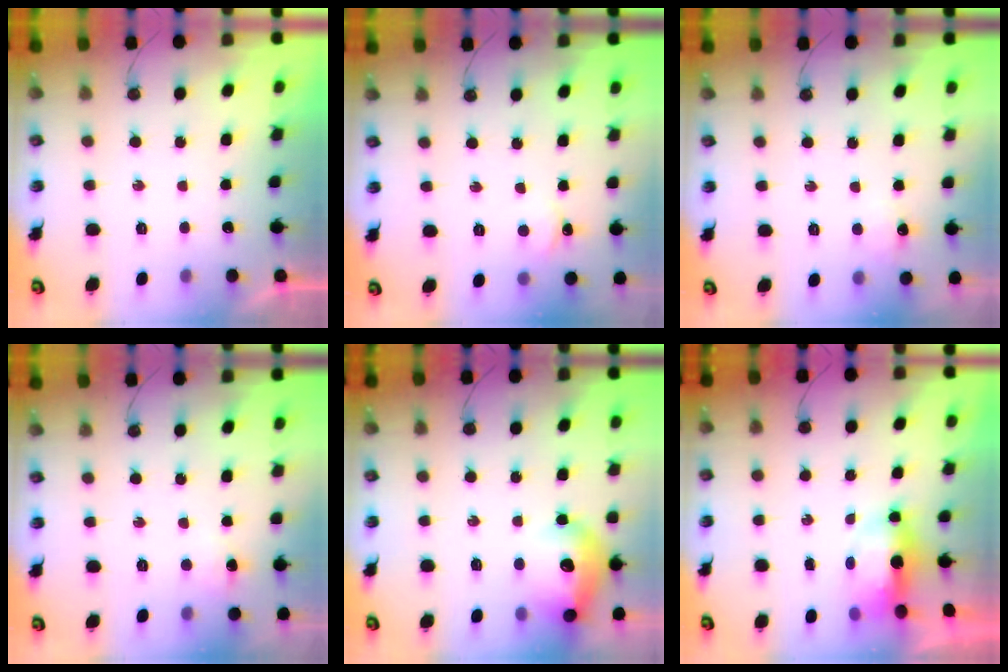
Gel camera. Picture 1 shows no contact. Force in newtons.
{"total": 2.4, "press": 2.4, "slide": 0.3}
{"total": 5.6, "press": 5.5, "slide": 0.7}
{"total": 4.3, "press": 4.3, "slide": 0.5}
{"total": 17.2, "press": 17.2, "slide": 1.4}
{"total": 8.1, "press": 6.8, "slide": 4.4}